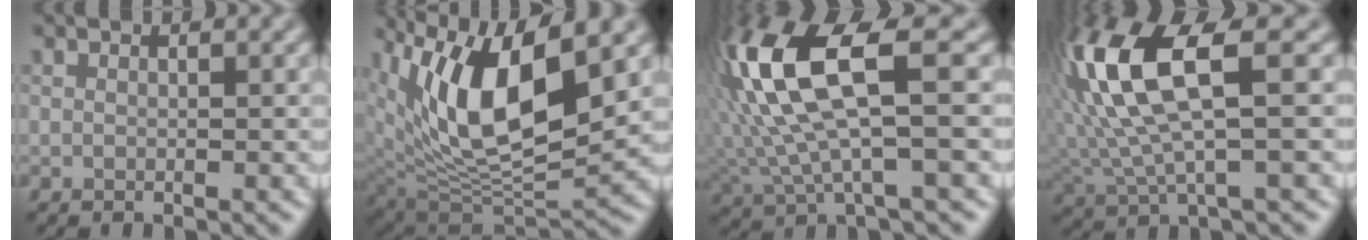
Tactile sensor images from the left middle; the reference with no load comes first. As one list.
[{"total": 10.5, "force": [3.4, 4.6, 8.8], "torque": [-0.147, -0.010, 0.068]}, {"total": 11.3, "force": [1.7, 3.7, 10.6], "torque": [-0.232, 0.011, 0.035]}, {"total": 10.1, "force": [1.5, 3.6, 9.4], "torque": [-0.207, 0.013, 0.029]}]